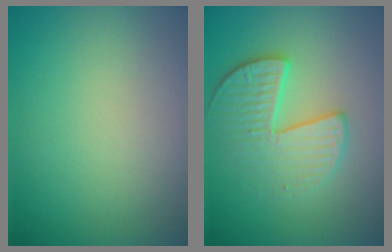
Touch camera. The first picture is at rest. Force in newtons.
{"total": 3.4, "press": 3.3, "slide": 1.0}